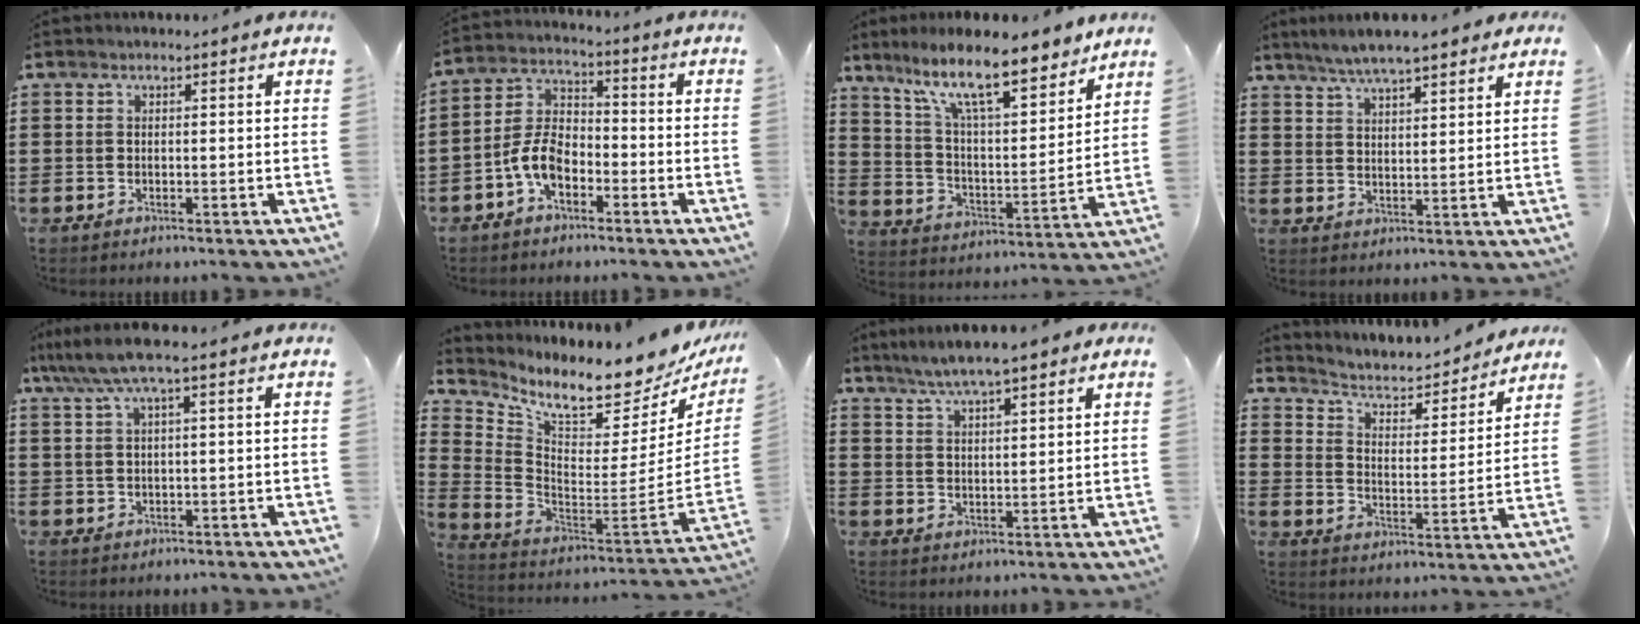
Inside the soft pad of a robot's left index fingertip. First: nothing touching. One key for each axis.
{"total": 7.0, "fx": -3.7, "fy": 3.7, "fz": 4.7, "tx": -0.123, "ty": 0.004, "tz": -0.081}
{"total": 12.6, "fx": 9.8, "fy": 2.5, "fz": 7.5, "tx": -0.159, "ty": -0.045, "tz": 0.169}
{"total": 5.3, "fx": 4.6, "fy": 0.8, "fz": 2.5, "tx": -0.061, "ty": -0.007, "tz": 0.083}
{"total": 4.6, "fx": 1.7, "fy": 0.4, "fz": 4.3, "tx": -0.100, "ty": -0.006, "tz": 0.024}
{"total": 7.3, "fx": 6.5, "fy": 0.5, "fz": 3.1, "tx": -0.084, "ty": -0.078, "tz": 0.104}
{"total": 5.3, "fx": 4.4, "fy": 0.8, "fz": 2.9, "tx": -0.068, "ty": -0.005, "tz": 0.077}
{"total": 3.3, "fx": 2.9, "fy": 1.2, "fz": 1.2, "tx": -0.044, "ty": -0.024, "tz": 0.038}